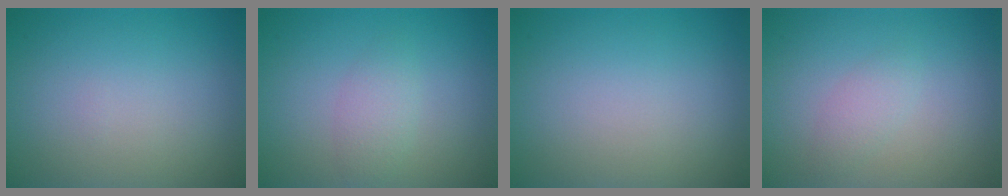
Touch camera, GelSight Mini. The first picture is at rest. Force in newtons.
{"total": 1.8, "press": 1.8, "slide": 0.1}
{"total": 0.0}
{"total": 1.4, "press": 1.4, "slide": 0.1}